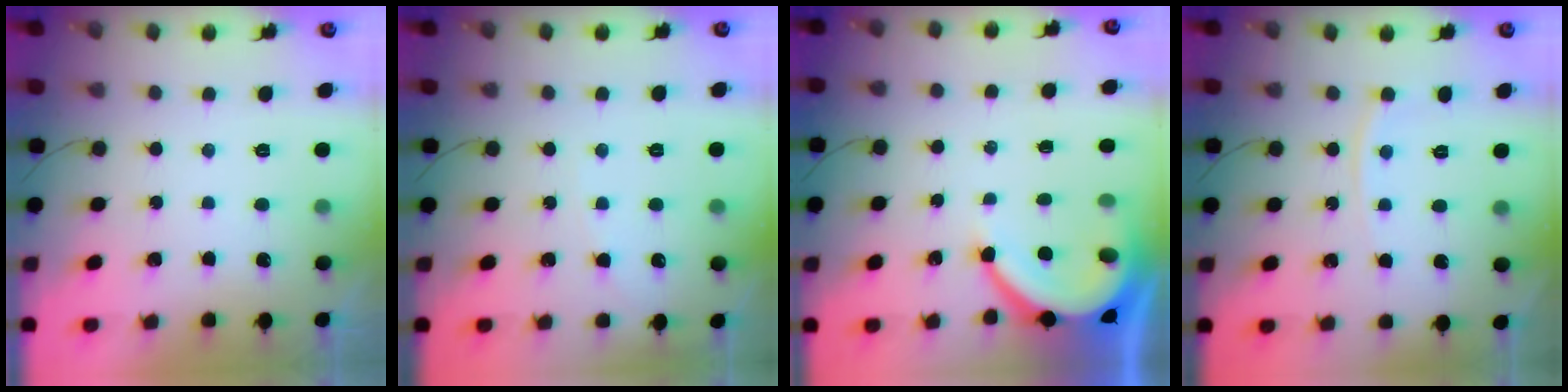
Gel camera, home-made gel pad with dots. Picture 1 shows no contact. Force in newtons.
{"total": 3.4, "press": 3.4, "slide": 0.4}
{"total": 8.3, "press": 8.3, "slide": 0.6}
{"total": 3.8, "press": 3.8, "slide": 0.1}